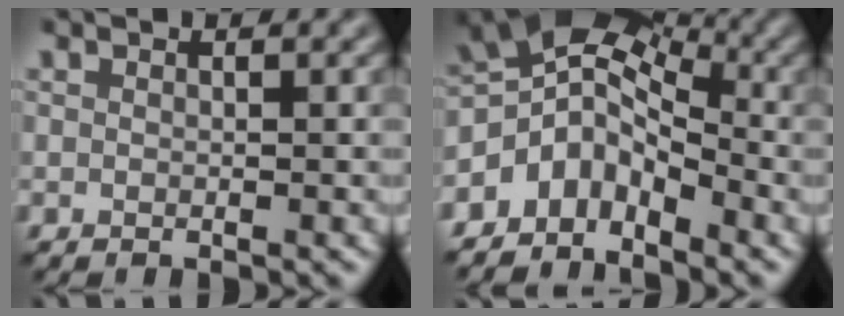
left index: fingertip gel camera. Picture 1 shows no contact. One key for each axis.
{"total": 6.1, "fx": -3.2, "fy": 3.8, "fz": 3.5, "tx": -0.058, "ty": 0.007, "tz": -0.073}